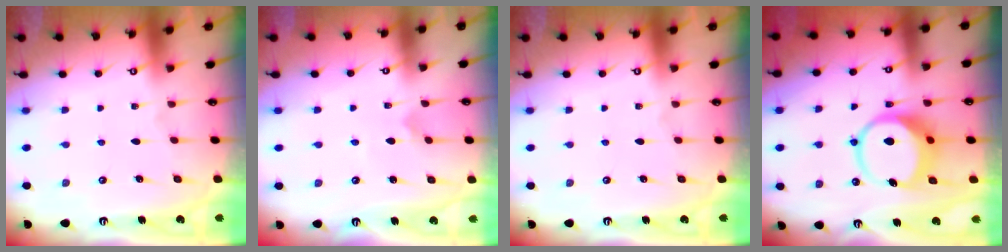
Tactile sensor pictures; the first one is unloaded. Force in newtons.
{"total": 1.9, "press": 1.9, "slide": 0.1}
{"total": 0.0}
{"total": 9.3, "press": 9.2, "slide": 1.3}